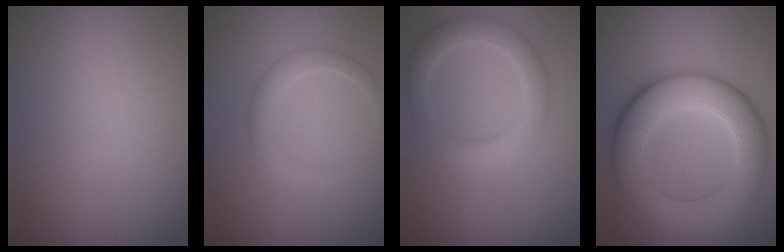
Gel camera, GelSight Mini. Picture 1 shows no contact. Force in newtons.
{"total": 2.2, "press": 2.2, "slide": 0.2}
{"total": 3.6, "press": 3.6, "slide": 0.2}
{"total": 8.6, "press": 8.5, "slide": 0.5}